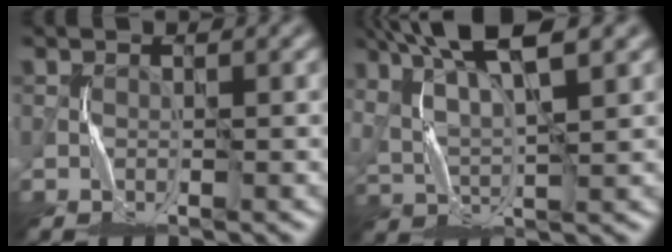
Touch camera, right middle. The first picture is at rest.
{"total": 8.5, "force": [5.2, 2.3, 6.2], "torque": [-0.125, 0.014, 0.088]}